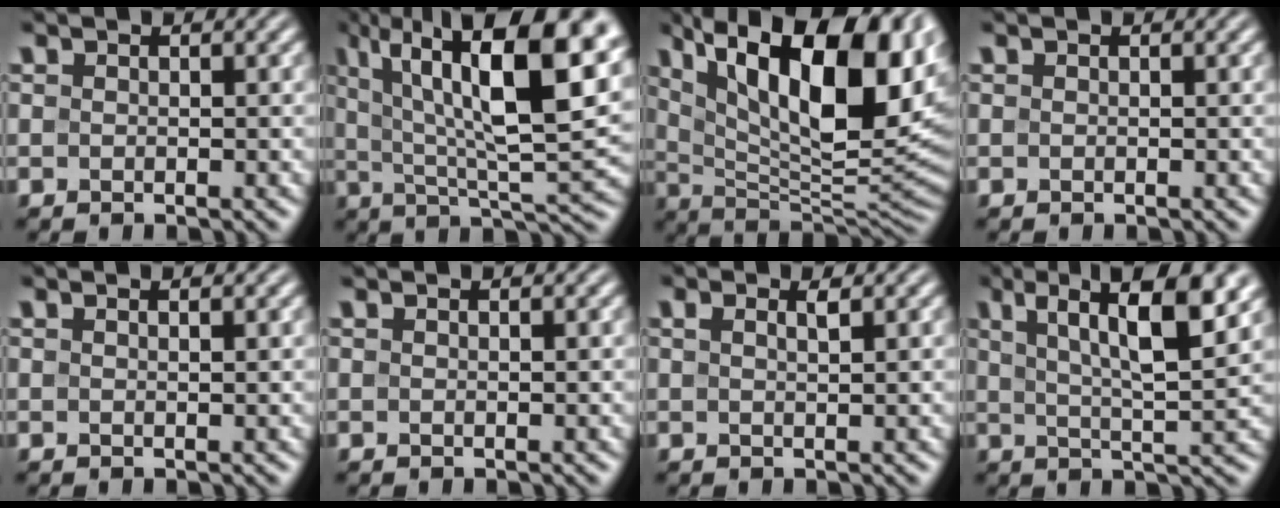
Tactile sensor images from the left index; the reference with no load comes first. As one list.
[{"total": 15.1, "force": [5.7, 4.6, 13.2], "torque": [-0.215, 0.011, 0.097]}, {"total": 17.8, "force": [6.3, 7.9, 14.7], "torque": [-0.220, 0.010, 0.107]}, {"total": 0.0}, {"total": 1.0, "force": [0.6, 0.3, 0.8], "torque": [-0.007, 0.003, 0.003]}, {"total": 0.6, "force": [0.4, 0.2, 0.4], "torque": [-0.005, 0.004, 0.002]}, {"total": 1.4, "force": [0.7, 0.3, 1.1], "torque": [-0.019, 0.005, 0.010]}, {"total": 9.3, "force": [4.0, 2.1, 8.1], "torque": [-0.117, 0.010, 0.063]}]